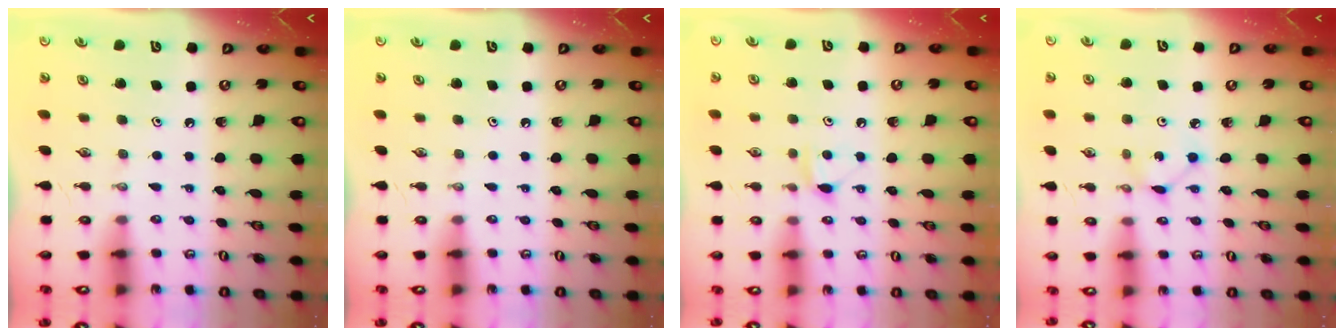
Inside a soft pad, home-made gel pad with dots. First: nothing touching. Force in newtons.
{"total": 0.0}
{"total": 5.8, "press": 5.7, "slide": 0.9}
{"total": 2.5, "press": 2.5, "slide": 0.2}